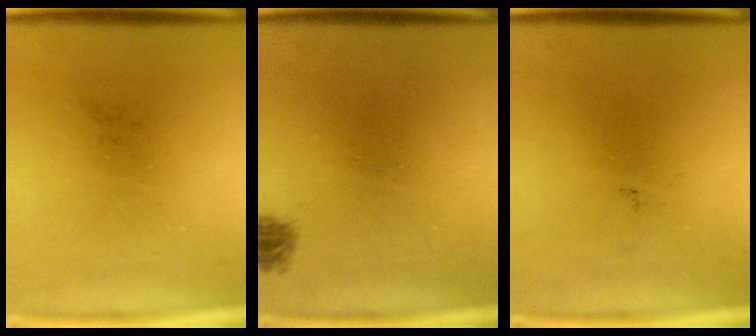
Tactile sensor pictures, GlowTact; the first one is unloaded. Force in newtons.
{"total": 1.0}
{"total": 0.0}